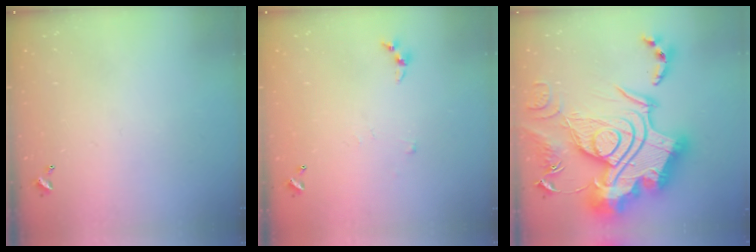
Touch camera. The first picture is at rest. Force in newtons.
{"total": 3.7, "press": 3.7, "slide": 0.5}
{"total": 0.7, "press": 0.7, "slide": 0.1}